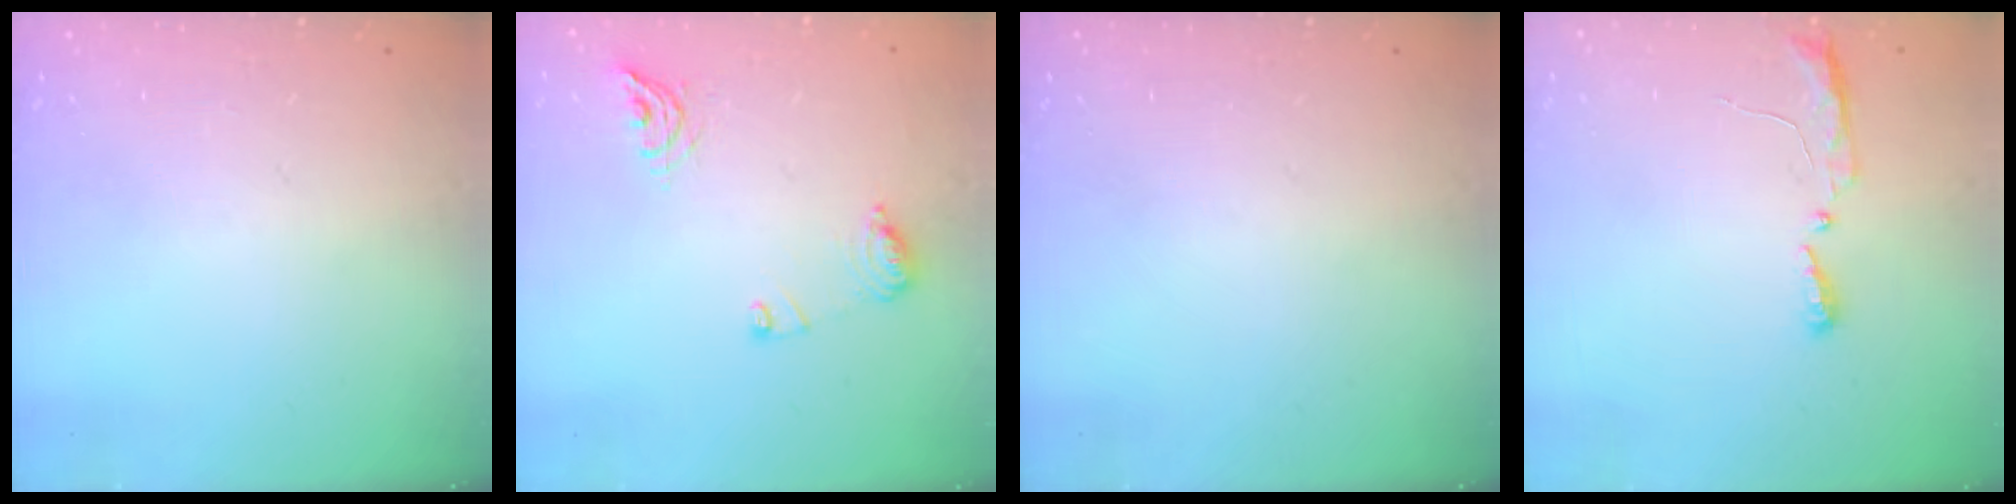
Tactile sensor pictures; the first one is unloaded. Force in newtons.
{"total": 9.0, "press": 9.0, "slide": 0.7}
{"total": 0.0}
{"total": 8.2, "press": 5.2, "slide": 6.2}